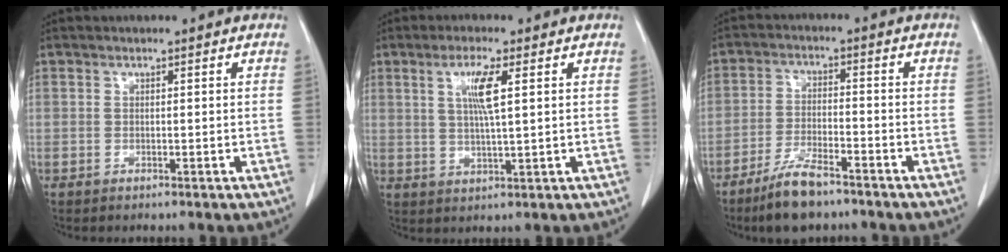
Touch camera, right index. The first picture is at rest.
{"total": 5.3, "force": [1.6, 0.1, 5.0], "torque": [-0.096, -0.001, 0.033]}
{"total": 7.8, "force": [-6.0, 1.7, 4.7], "torque": [-0.099, -0.014, -0.109]}